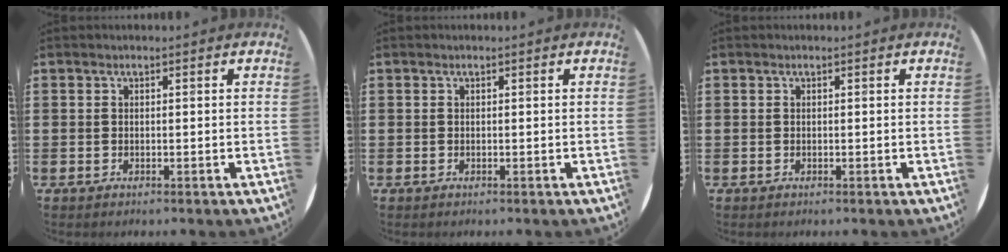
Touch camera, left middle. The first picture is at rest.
{"total": 0.0}
{"total": 0.0}